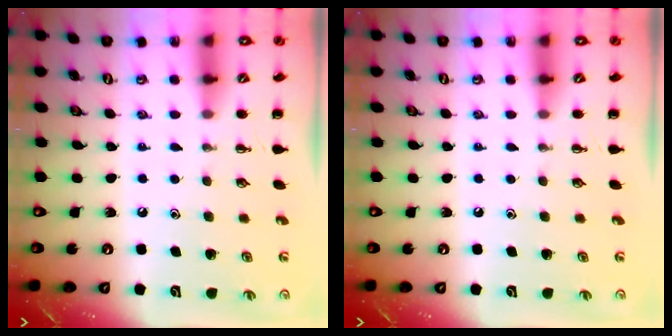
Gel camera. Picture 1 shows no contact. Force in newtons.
{"total": 0.0}